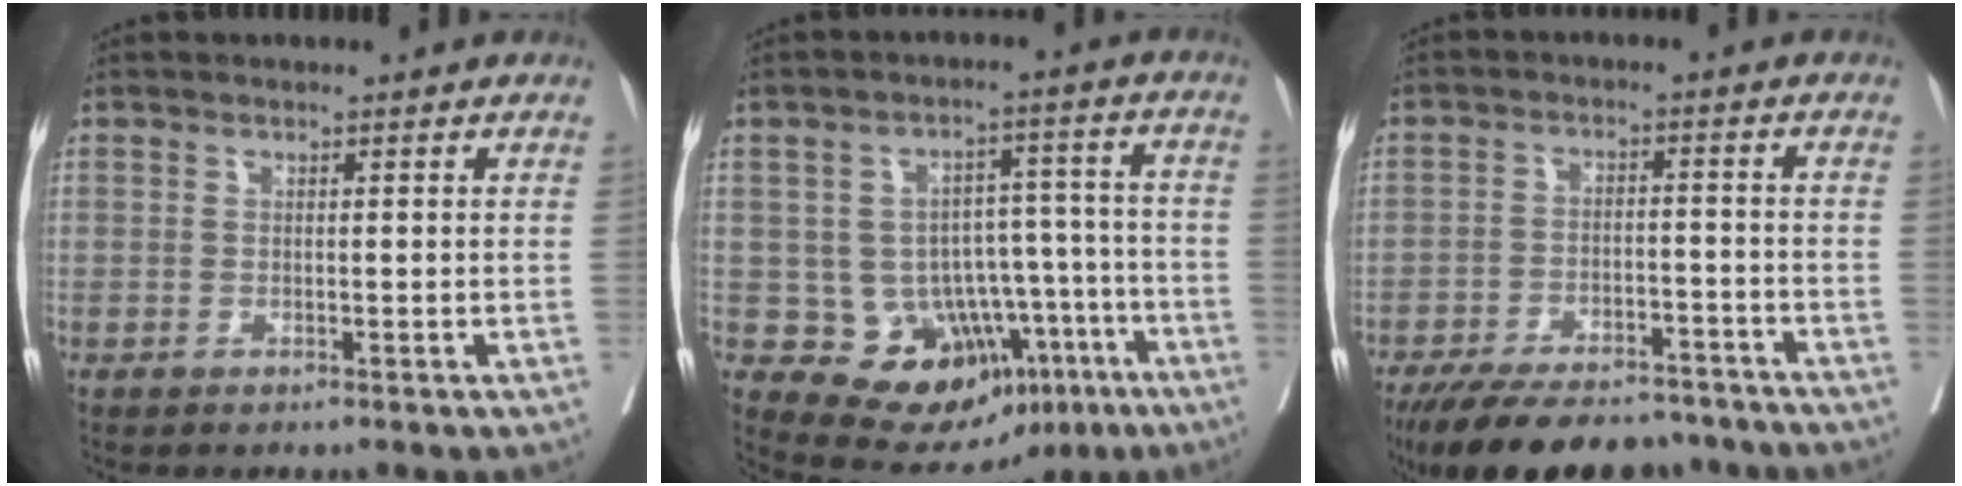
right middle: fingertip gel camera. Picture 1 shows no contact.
{"total": 14.9, "force": [-6.9, 10.3, 8.2], "torque": [-0.092, 0.039, -0.082]}
{"total": 16.3, "force": [-13.8, 5.9, 6.5], "torque": [-0.124, -0.005, -0.200]}